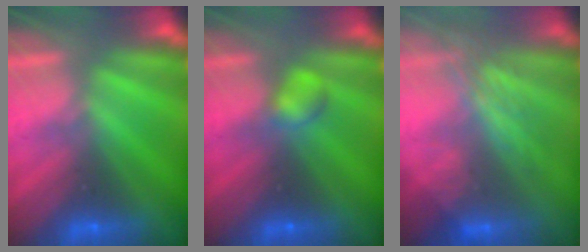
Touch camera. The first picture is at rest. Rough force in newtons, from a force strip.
{"total": 2.2}
{"total": 2.8}